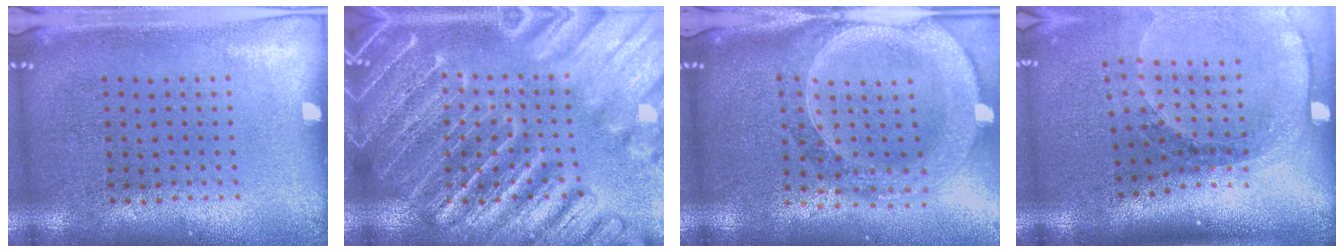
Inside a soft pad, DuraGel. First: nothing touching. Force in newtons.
{"total": 6.2, "press": 6.1, "slide": 0.9}
{"total": 2.9, "press": 2.5, "slide": 1.5}
{"total": 1.8, "press": 1.6, "slide": 0.7}